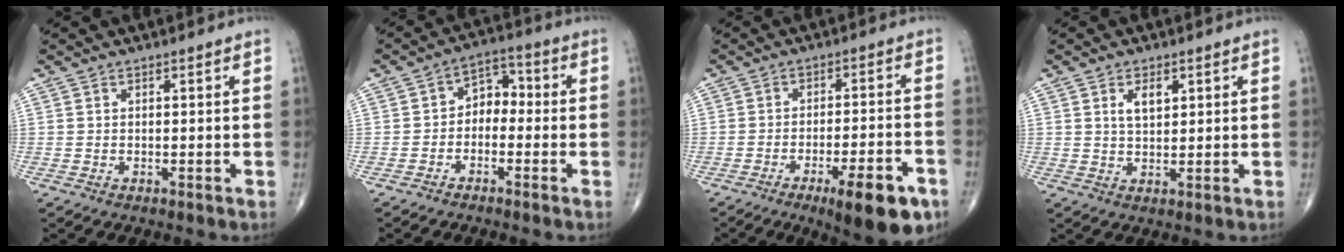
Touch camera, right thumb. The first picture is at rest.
{"total": 5.6, "force": [-1.2, 4.1, 3.5], "torque": [-0.024, 0.034, -0.039]}
{"total": 12.7, "force": [-6.9, 3.3, 10.1], "torque": [-0.132, 0.026, -0.094]}
{"total": 3.9, "force": [1.6, 2.0, 3.0], "torque": [-0.043, -0.010, 0.028]}